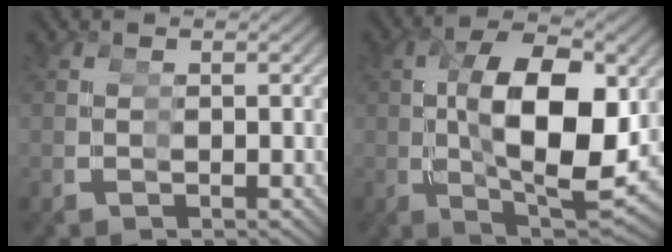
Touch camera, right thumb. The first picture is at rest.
{"total": 10.2, "force": [-0.6, 5.1, 8.8], "torque": [-0.168, -0.017, 0.002]}